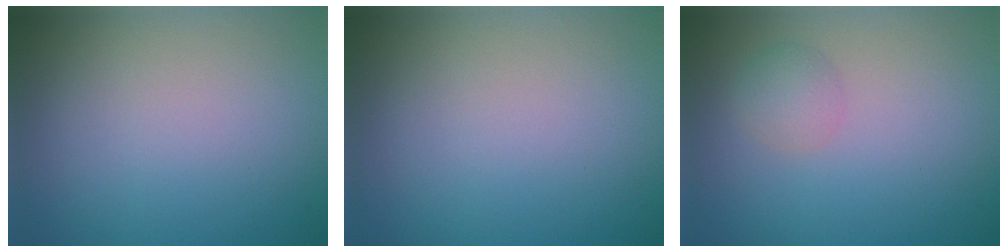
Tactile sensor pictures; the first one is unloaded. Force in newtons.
{"total": 0.0}
{"total": 1.7, "press": 1.7, "slide": 0.1}